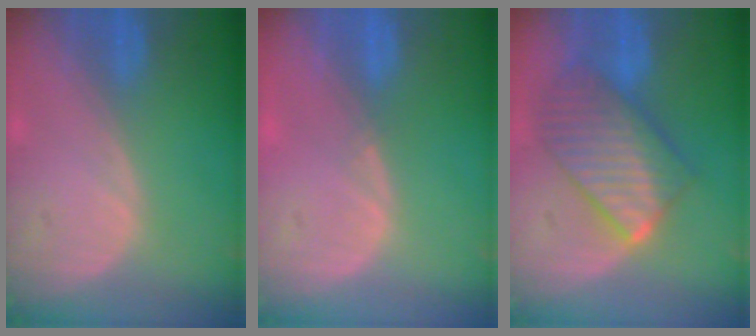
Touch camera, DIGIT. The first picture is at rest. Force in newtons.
{"total": 0.6, "press": 0.5, "slide": 0.4}
{"total": 9.6, "press": 9.5, "slide": 0.8}